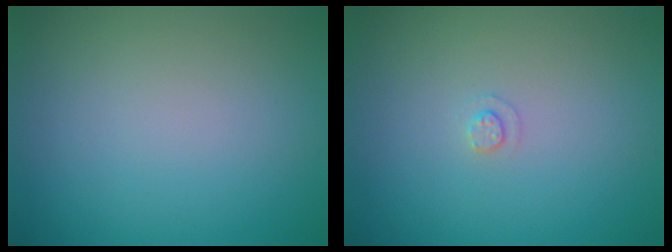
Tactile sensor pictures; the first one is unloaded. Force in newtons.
{"total": 0.9, "press": 0.9, "slide": 0.2}